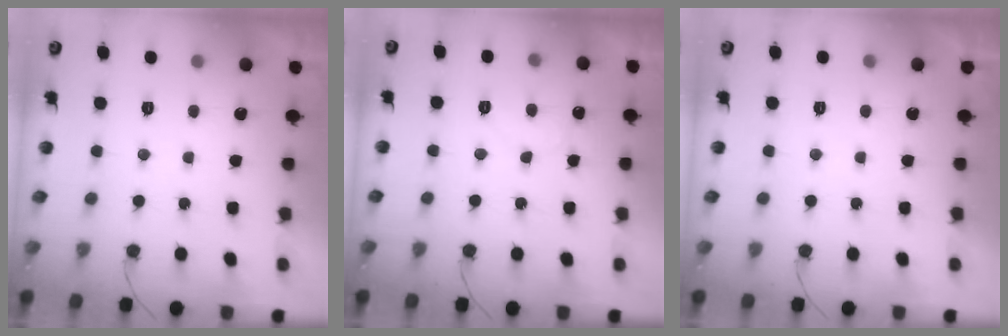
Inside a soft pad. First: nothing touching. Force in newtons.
{"total": 7.7, "press": 7.7, "slide": 0.6}
{"total": 1.8, "press": 1.8, "slide": 0.0}